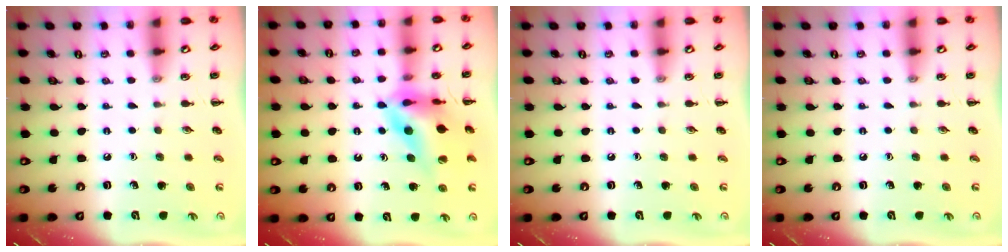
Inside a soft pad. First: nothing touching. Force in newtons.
{"total": 13.1, "press": 12.5, "slide": 4.0}
{"total": 0.0}
{"total": 0.0}